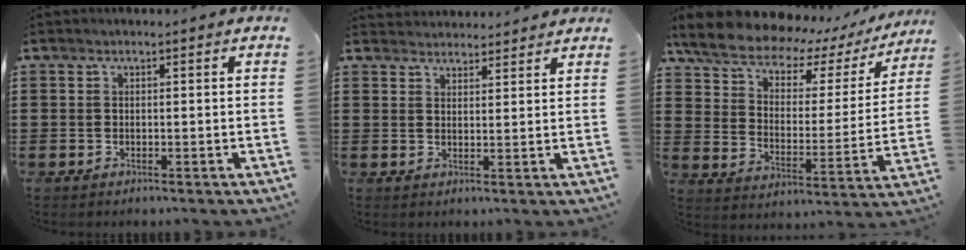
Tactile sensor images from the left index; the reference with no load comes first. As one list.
[{"total": 2.6, "force": [2.5, 0.2, -0.5], "torque": [0.002, -0.006, 0.049]}, {"total": 7.9, "force": [6.8, 2.5, 3.2], "torque": [-0.097, -0.045, 0.114]}]